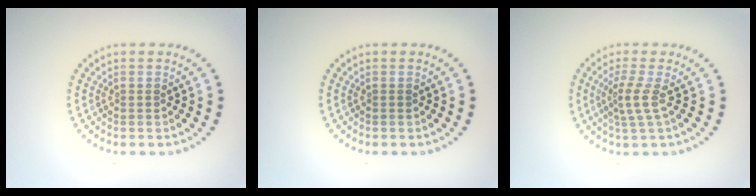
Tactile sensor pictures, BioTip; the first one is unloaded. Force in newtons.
{"total": 0.0}
{"total": 2.2, "press": 1.4, "slide": 1.6}